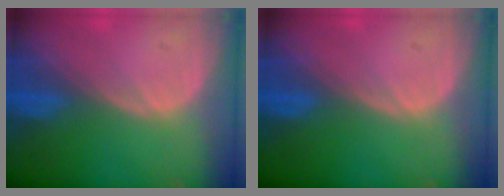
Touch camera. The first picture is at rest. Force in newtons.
{"total": 0.0}